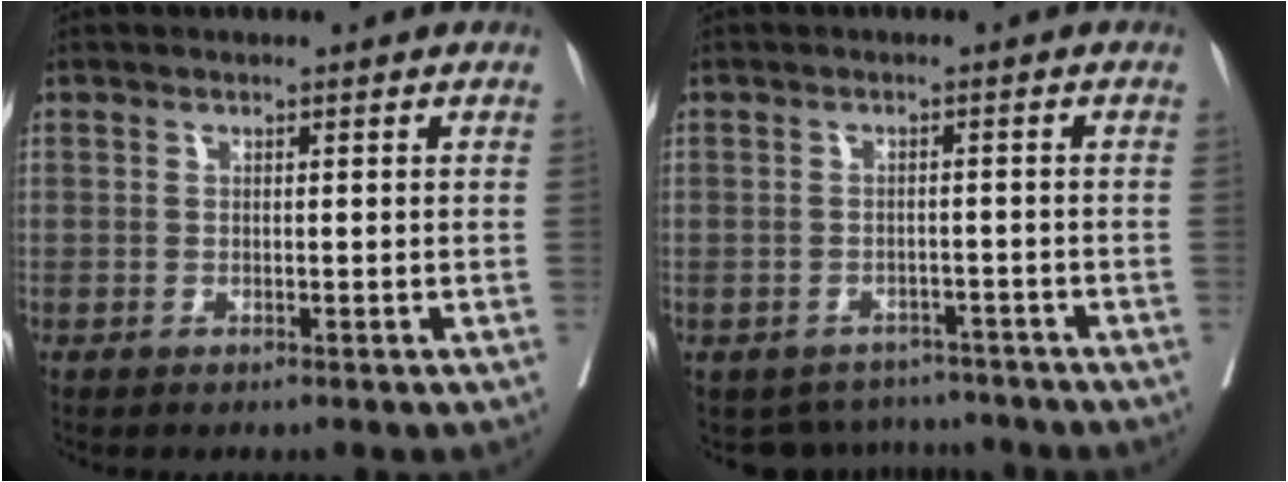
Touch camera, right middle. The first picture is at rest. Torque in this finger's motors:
{"motor_torque": [-0.20, 0.05, -0.11, 0.00]}